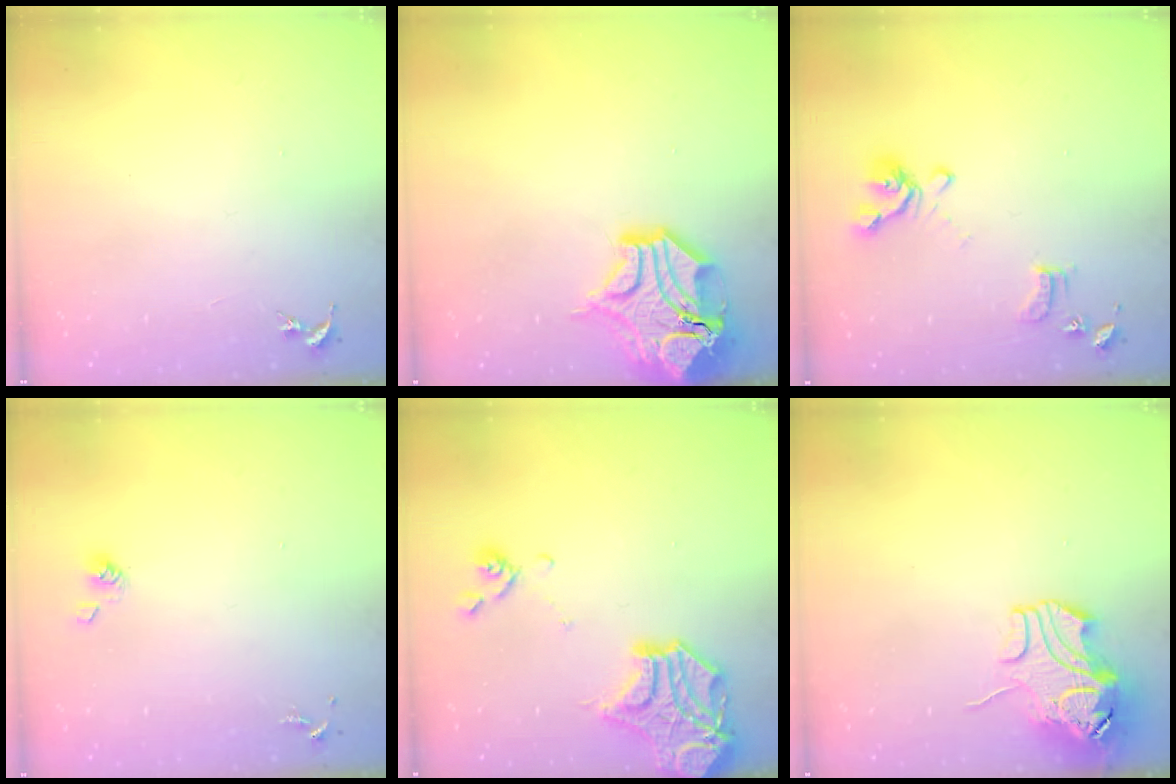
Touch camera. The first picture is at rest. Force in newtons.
{"total": 17.9, "press": 17.7, "slide": 2.6}
{"total": 12.6, "press": 12.5, "slide": 1.4}
{"total": 4.6, "press": 4.1, "slide": 2.2}
{"total": 15.9, "press": 15.6, "slide": 2.9}
{"total": 11.2, "press": 11.0, "slide": 1.7}